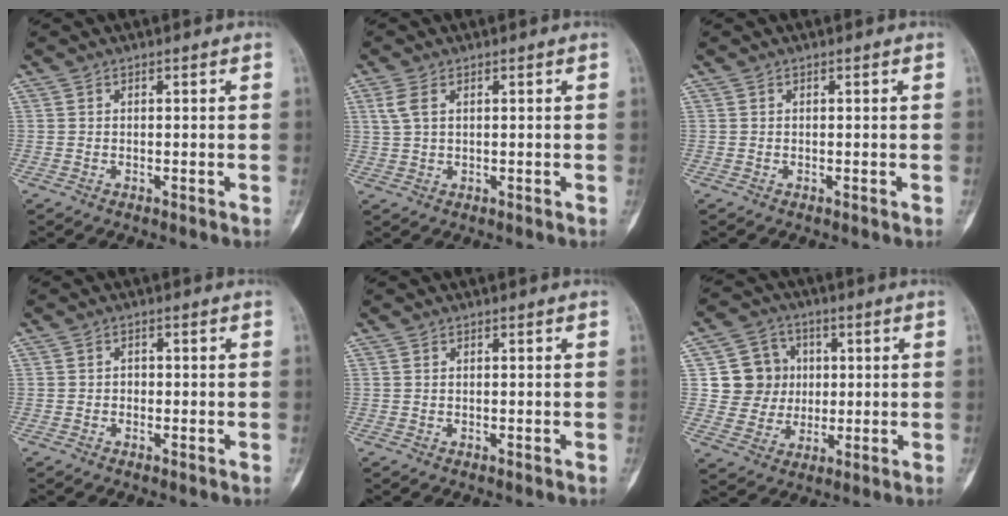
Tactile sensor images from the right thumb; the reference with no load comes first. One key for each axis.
{"total": 3.3, "fx": 1.2, "fy": 1.8, "fz": 2.5, "tx": -0.066, "ty": 0.007, "tz": 0.029}
{"total": 0.0}
{"total": 1.0, "fx": -0.4, "fy": 0.9, "fz": 0.3, "tx": 0.005, "ty": 0.004, "tz": -0.011}
{"total": 0.0}
{"total": 10.3, "fx": 1.5, "fy": 9.8, "fz": 2.8, "tx": -0.003, "ty": 0.006, "tz": 0.031}